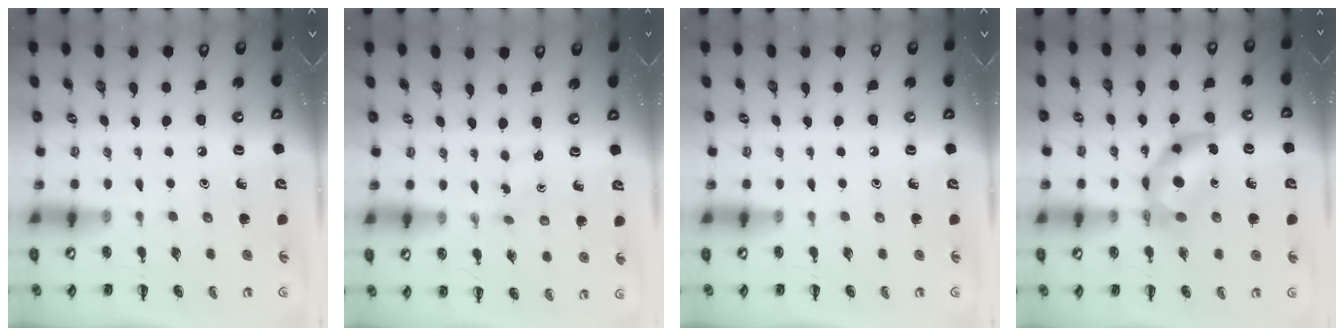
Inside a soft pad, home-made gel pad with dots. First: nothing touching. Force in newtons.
{"total": 1.7, "press": 1.5, "slide": 0.6}
{"total": 0.0}
{"total": 7.3, "press": 7.1, "slide": 1.5}